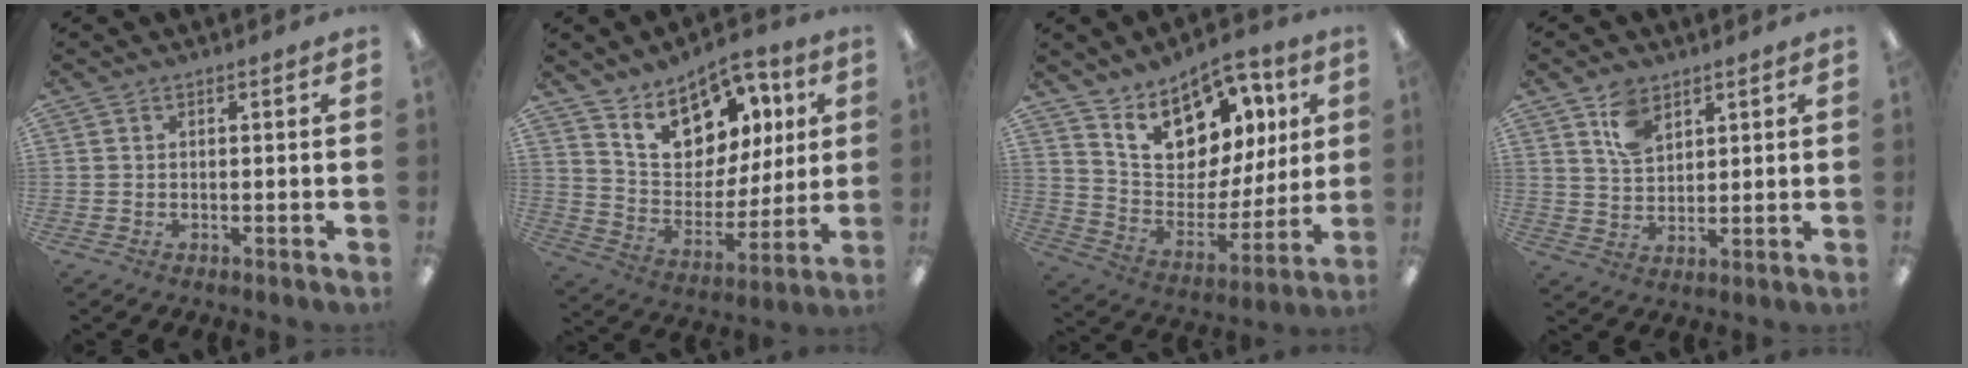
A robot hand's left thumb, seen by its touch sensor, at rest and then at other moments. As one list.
[{"total": 15.7, "force": [10.1, 9.9, 6.8], "torque": [-0.117, -0.055, 0.187]}, {"total": 16.4, "force": [11.2, 9.8, 6.9], "torque": [-0.125, -0.071, 0.205]}, {"total": 7.5, "force": [4.6, 4.8, 3.6], "torque": [-0.072, -0.004, 0.085]}]